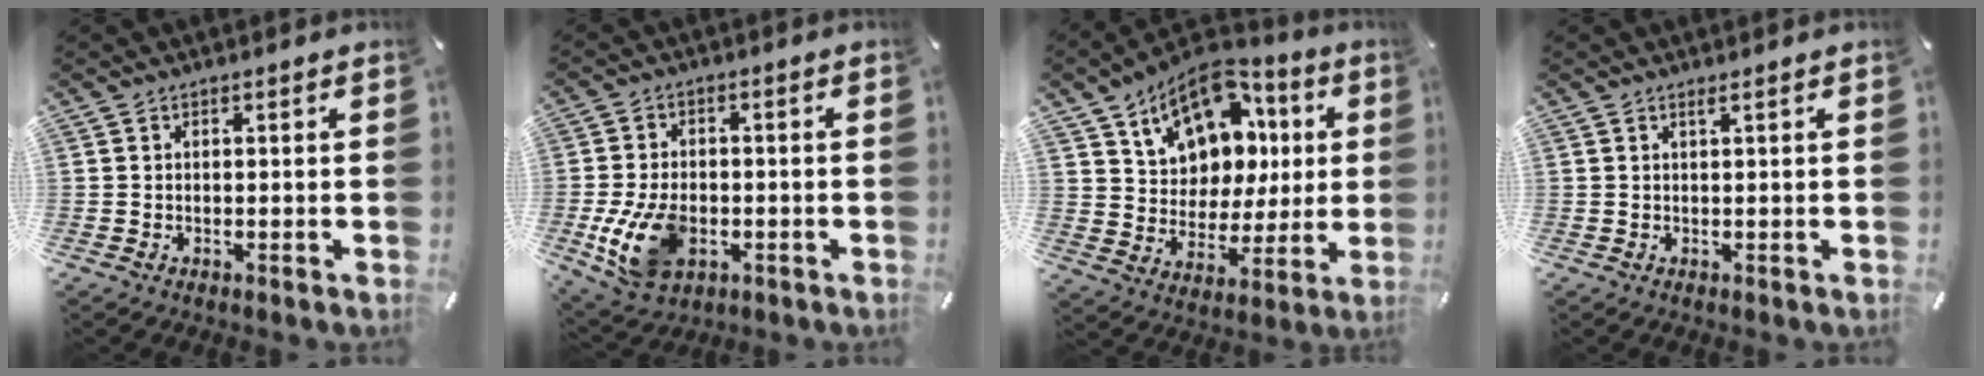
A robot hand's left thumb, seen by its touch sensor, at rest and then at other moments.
{"total": 11.9, "force": [-3.0, 8.0, 8.3], "torque": [-0.172, 0.002, -0.050]}
{"total": 15.4, "force": [8.1, 11.2, 6.8], "torque": [-0.120, -0.041, 0.151]}
{"total": 1.0, "force": [0.6, 0.0, 0.8], "torque": [-0.016, -0.002, 0.010]}